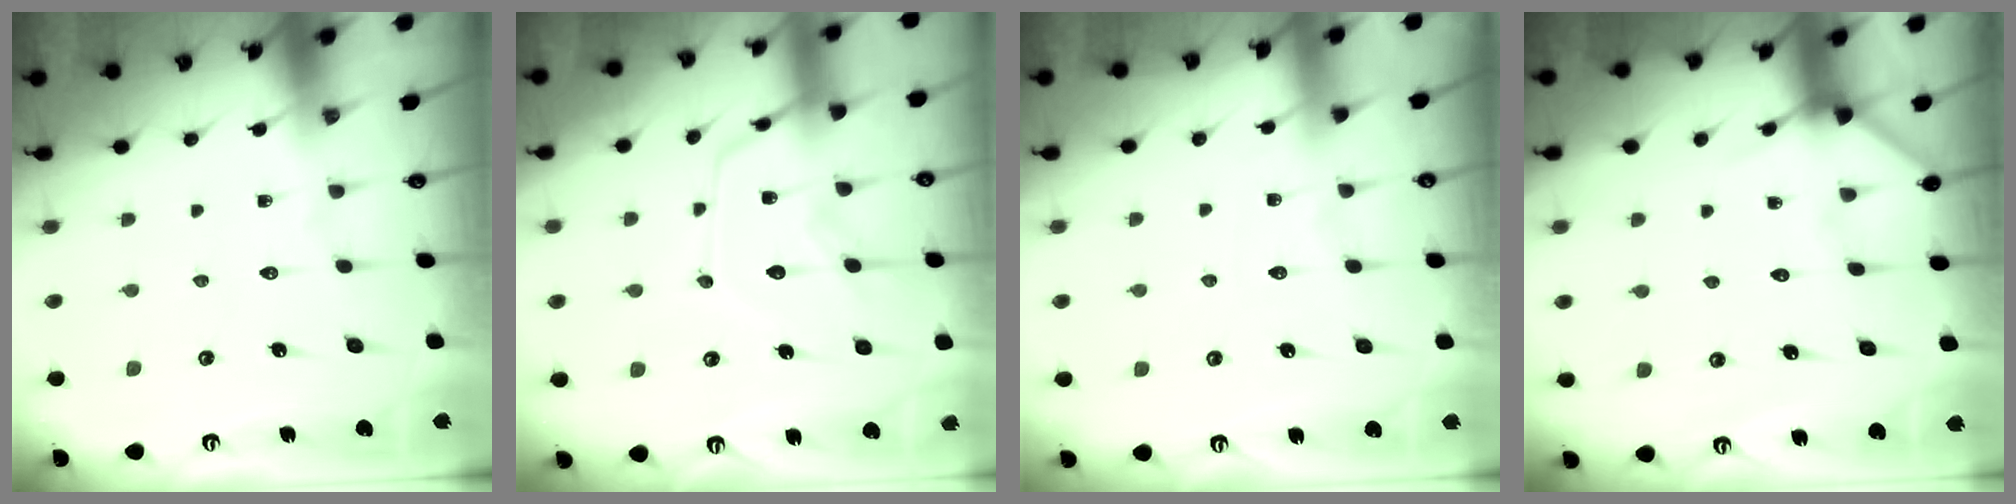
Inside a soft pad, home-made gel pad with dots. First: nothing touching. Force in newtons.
{"total": 14.6, "press": 14.5, "slide": 1.2}
{"total": 4.6, "press": 4.5, "slide": 0.7}
{"total": 4.2, "press": 4.2, "slide": 0.3}